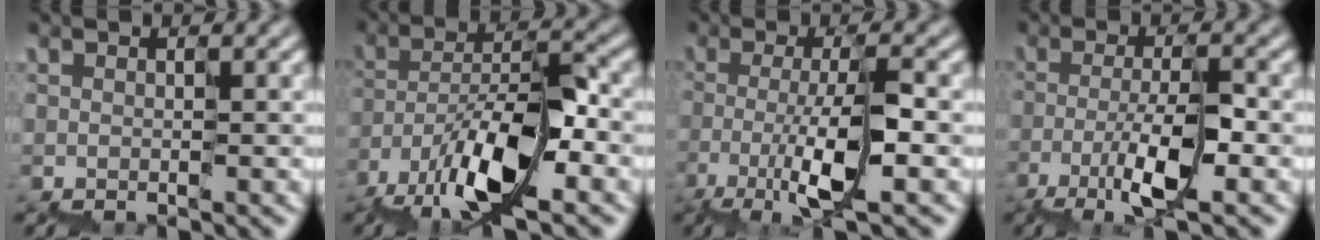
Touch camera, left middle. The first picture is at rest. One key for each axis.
{"total": 8.4, "fx": -5.3, "fy": 2.4, "fz": 6.1, "tx": -0.107, "ty": 0.018, "tz": -0.101}
{"total": 5.2, "fx": -1.4, "fy": 1.0, "fz": 4.9, "tx": -0.087, "ty": 0.000, "tz": -0.026}
{"total": 4.3, "fx": -1.8, "fy": 0.9, "fz": 3.9, "tx": -0.069, "ty": 0.003, "tz": -0.034}